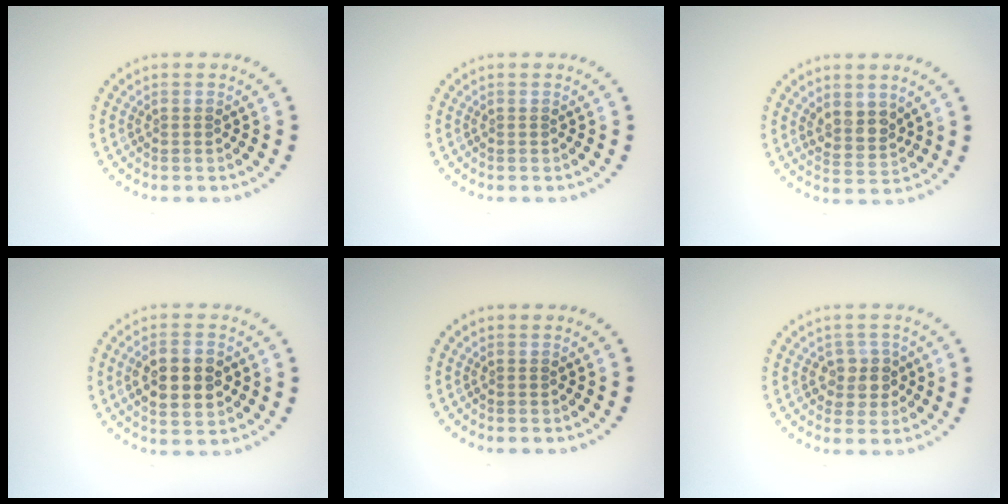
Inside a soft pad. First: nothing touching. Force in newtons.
{"total": 0.0}
{"total": 2.4, "press": 2.1, "slide": 1.2}
{"total": 5.0, "press": 5.0, "slide": 0.2}
{"total": 0.0}
{"total": 2.2, "press": 2.1, "slide": 0.8}